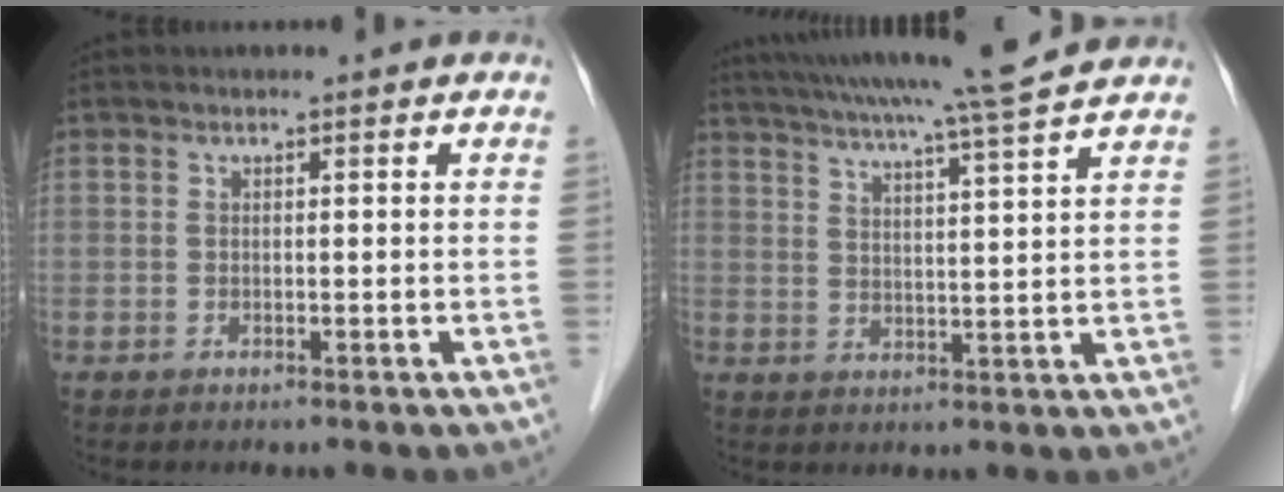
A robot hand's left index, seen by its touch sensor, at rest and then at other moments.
{"total": 15.7, "force": [13.9, -1.7, 7.2], "torque": [-0.129, -0.005, 0.192]}